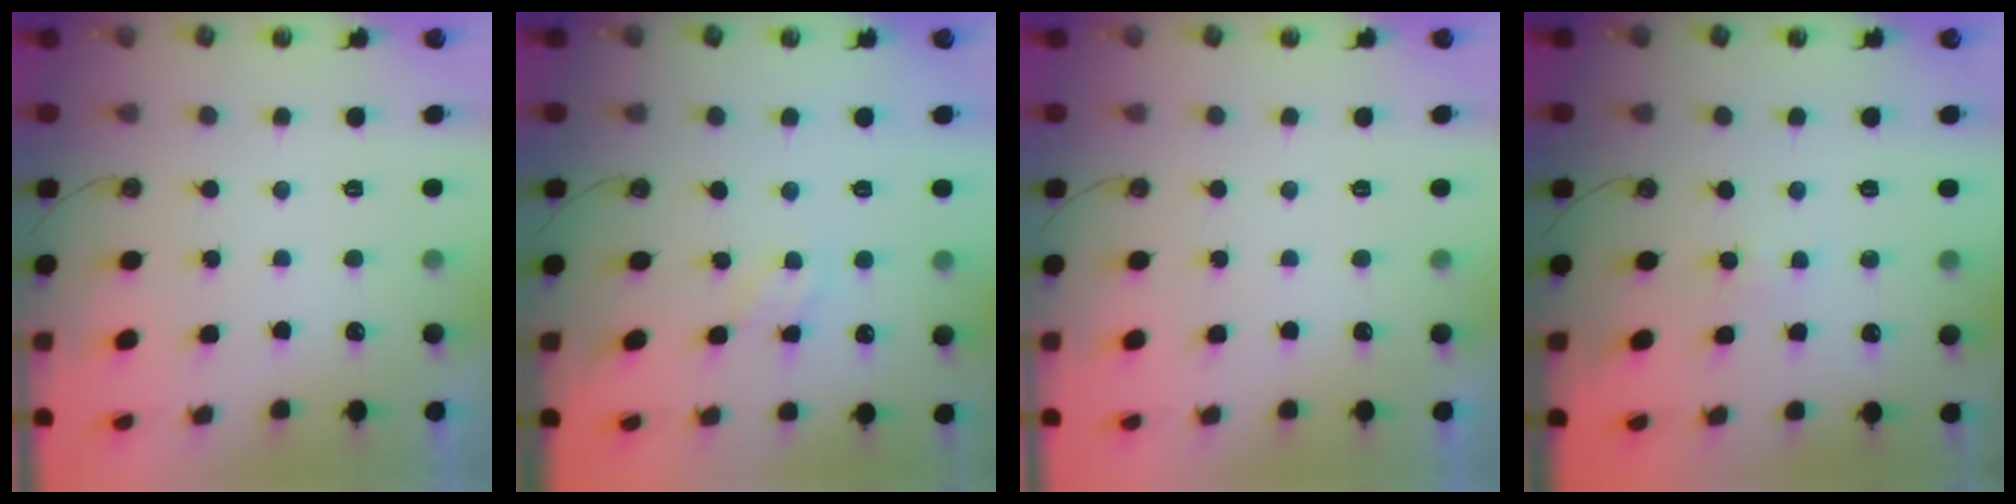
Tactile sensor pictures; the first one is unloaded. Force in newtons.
{"total": 3.1, "press": 3.0, "slide": 0.3}
{"total": 0.0}
{"total": 3.4, "press": 3.4, "slide": 0.3}